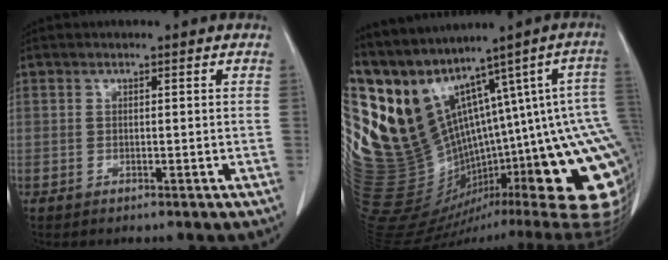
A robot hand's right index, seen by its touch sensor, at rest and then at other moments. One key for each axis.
{"total": 25.1, "fx": 7.2, "fy": 10.2, "fz": 21.8, "tx": -0.303, "ty": -0.002, "tz": 0.161}